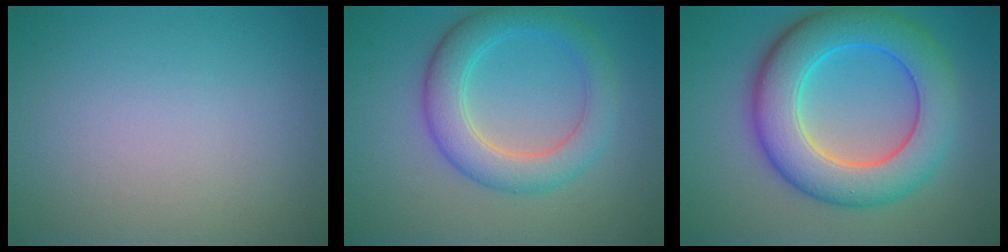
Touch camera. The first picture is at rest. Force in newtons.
{"total": 5.1, "press": 5.1, "slide": 0.3}
{"total": 9.2, "press": 9.2, "slide": 0.2}